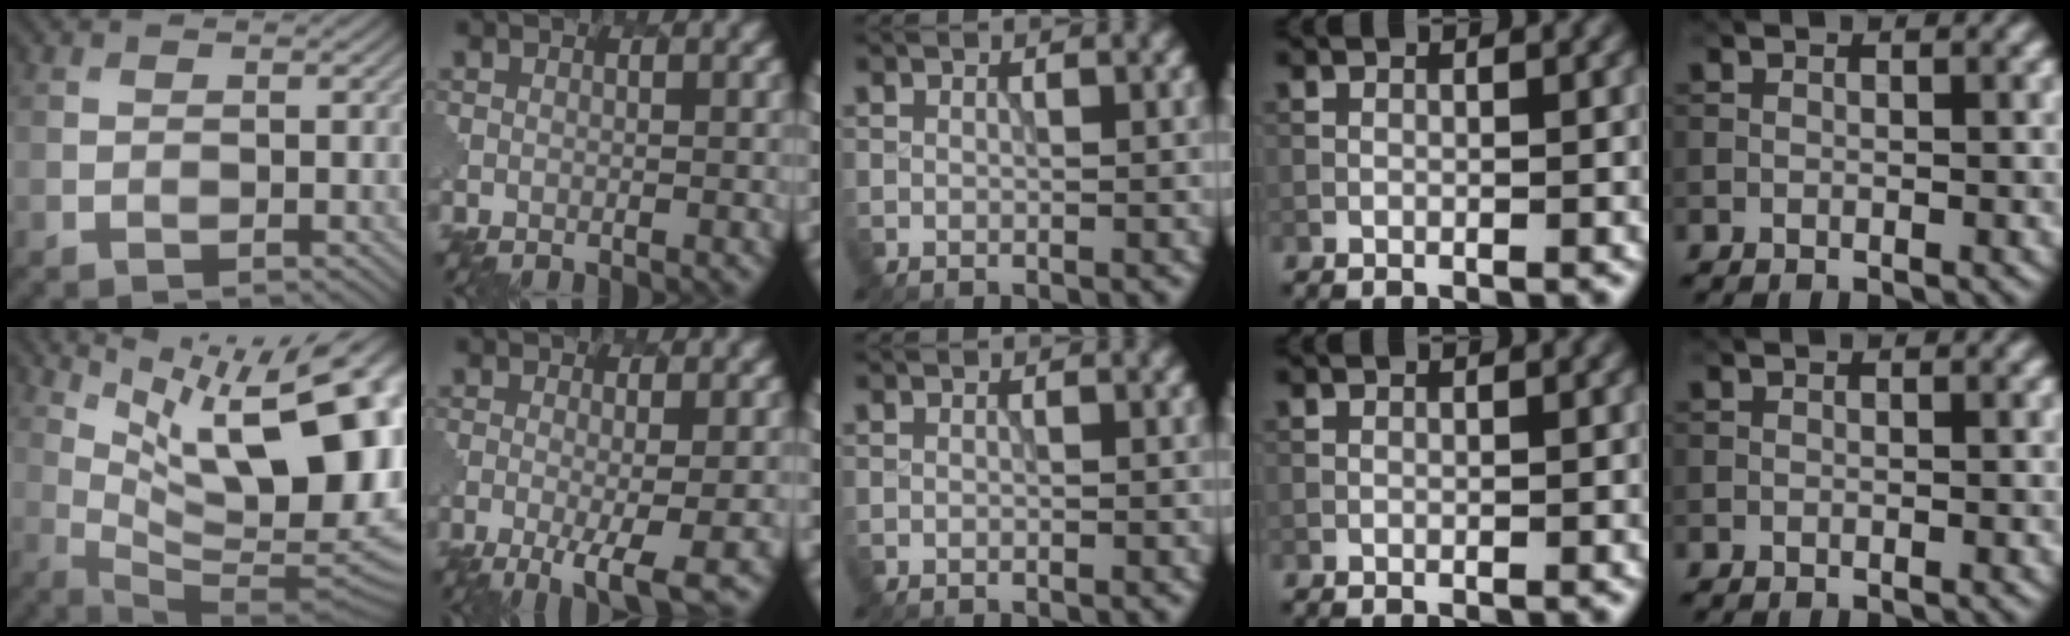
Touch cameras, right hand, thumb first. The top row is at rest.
{"thumb": {"total": 17.7, "force": [6.3, 5.6, 15.6], "torque": [-0.221, 0.019, 0.116]}, "index": {"total": 6.0, "force": [-2.7, 1.4, 5.1], "torque": [-0.068, -0.006, -0.039]}}